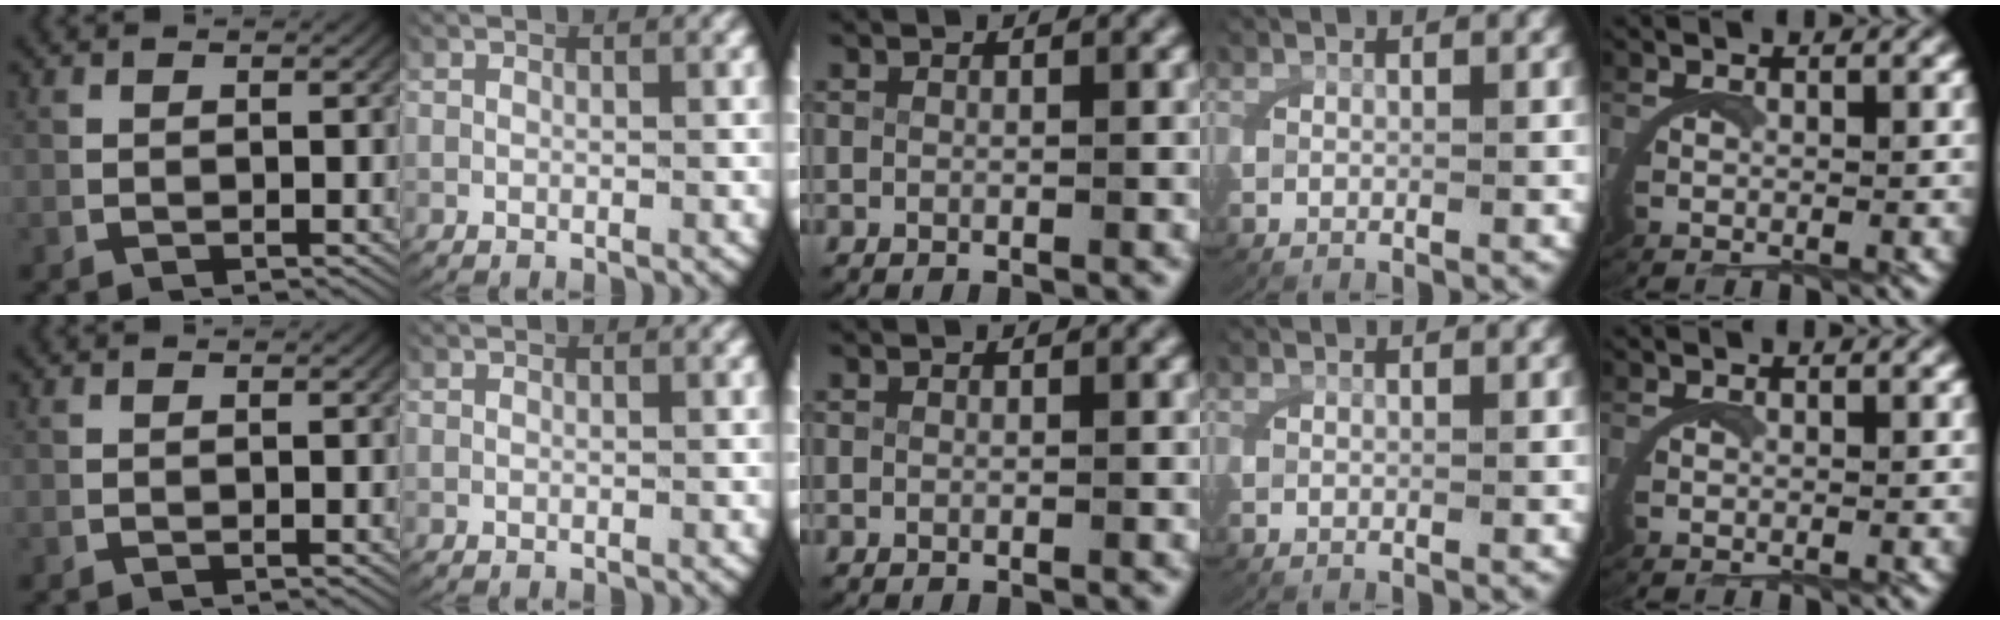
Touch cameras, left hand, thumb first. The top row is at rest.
{}